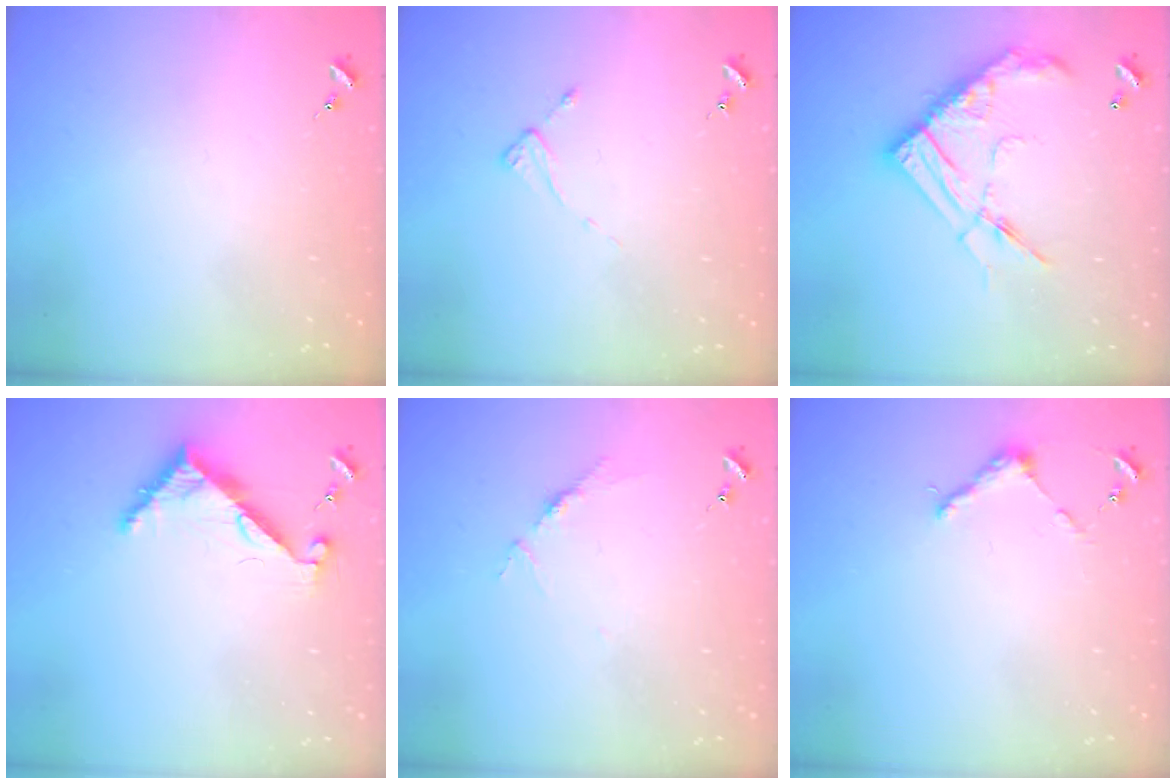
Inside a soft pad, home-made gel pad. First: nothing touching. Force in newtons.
{"total": 2.0, "press": 1.9, "slide": 0.4}
{"total": 19.2, "press": 19.1, "slide": 1.9}
{"total": 7.5, "press": 7.5, "slide": 0.1}
{"total": 3.5, "press": 3.5, "slide": 0.5}
{"total": 4.7, "press": 4.7, "slide": 0.5}